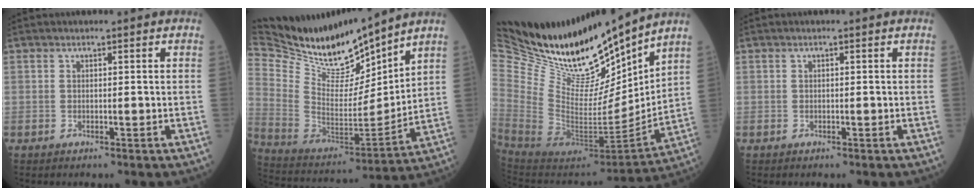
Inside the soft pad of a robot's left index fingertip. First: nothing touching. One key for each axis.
{"total": 22.6, "fx": 20.2, "fy": 5.5, "fz": 8.4, "tx": -0.191, "ty": -0.021, "tz": 0.366}
{"total": 27.6, "fx": 24.9, "fy": 5.7, "fz": 10.6, "tx": -0.217, "ty": -0.062, "tz": 0.430}
{"total": 0.0}